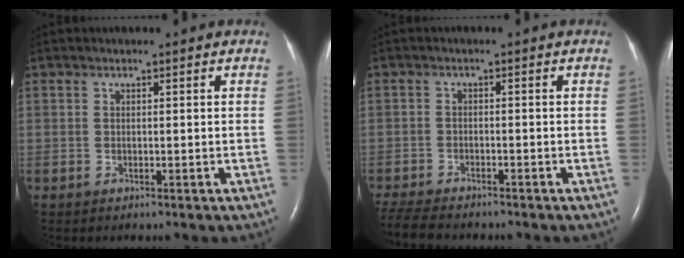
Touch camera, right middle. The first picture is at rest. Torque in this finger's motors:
{"motor_torque": [0.37, -0.42, 0.03, 0.03]}